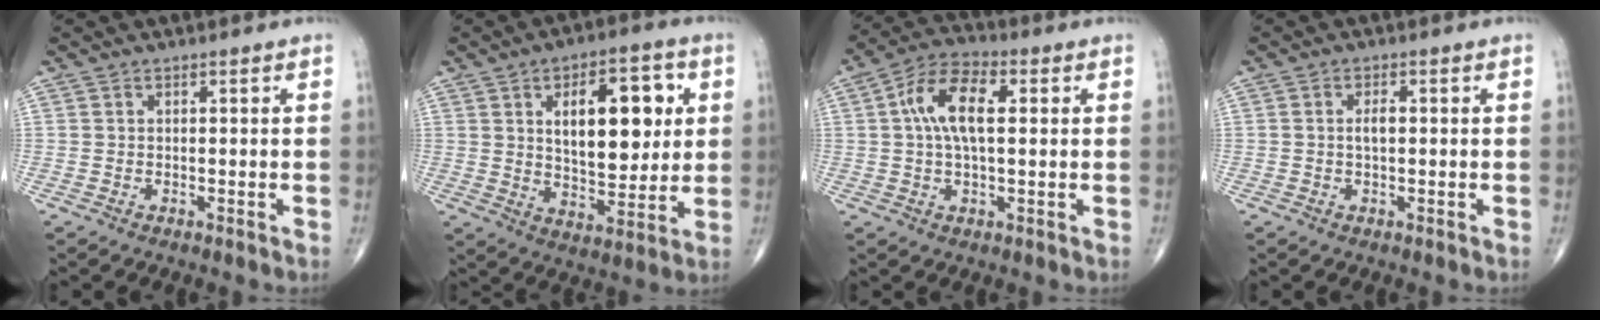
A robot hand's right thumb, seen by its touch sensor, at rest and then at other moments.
{"total": 16.9, "force": [4.1, 8.5, 14.0], "torque": [-0.167, -0.012, 0.067]}
{"total": 10.7, "force": [1.9, 5.2, 9.1], "torque": [-0.171, 0.023, 0.029]}
{"total": 2.1, "force": [0.0, 1.0, 1.8], "torque": [-0.034, 0.003, -0.001]}